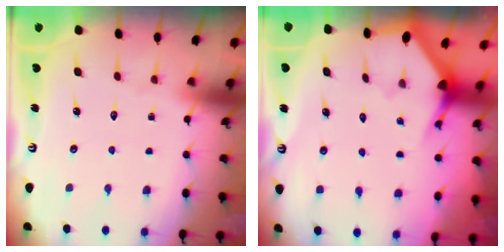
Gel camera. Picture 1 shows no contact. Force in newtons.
{"total": 3.0, "press": 3.0, "slide": 0.2}